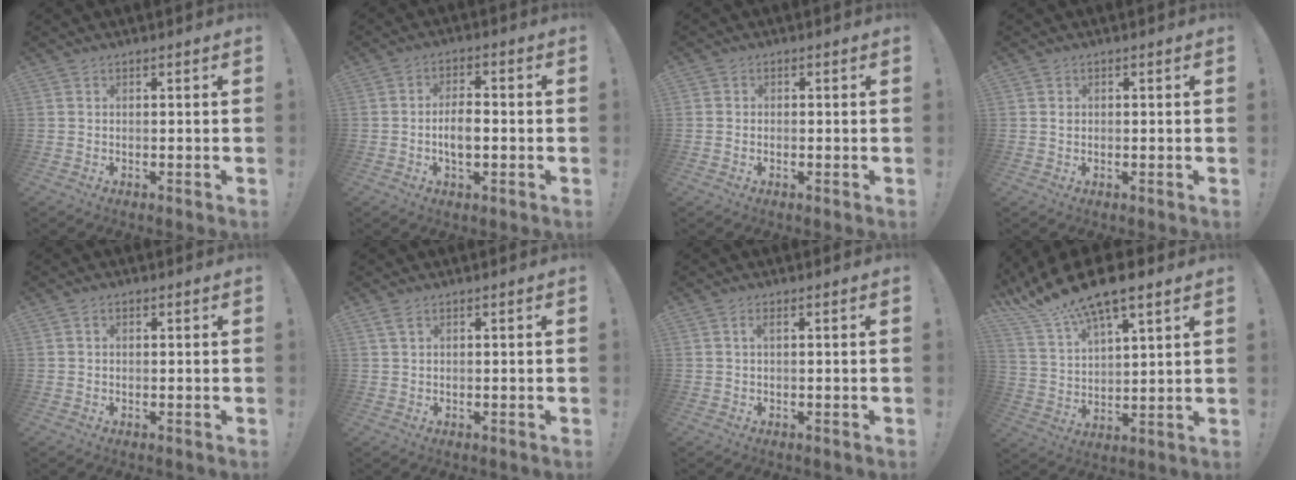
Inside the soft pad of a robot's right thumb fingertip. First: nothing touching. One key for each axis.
{"total": 6.1, "fx": -1.4, "fy": 3.0, "fz": 5.1, "tx": -0.082, "ty": 0.005, "tz": -0.028}
{"total": 0.6, "fx": -0.2, "fy": 0.6, "fz": 0.0, "tx": 0.001, "ty": 0.004, "tz": -0.003}
{"total": 0.6, "fx": 0.4, "fy": 0.5, "fz": -0.2, "tx": 0.010, "ty": 0.001, "tz": 0.005}
{"total": 0.8, "fx": 0.2, "fy": 0.6, "fz": 0.5, "tx": -0.001, "ty": -0.001, "tz": 0.002}
{"total": 1.9, "fx": 1.1, "fy": 0.6, "fz": 1.4, "tx": -0.025, "ty": -0.002, "tz": 0.018}
{"total": 1.5, "fx": 0.3, "fy": 0.1, "fz": 1.4, "tx": -0.021, "ty": -0.001, "tz": 0.003}
{"total": 13.2, "fx": 11.0, "fy": 3.0, "fz": 6.8, "tx": -0.143, "ty": -0.074, "tz": 0.195}